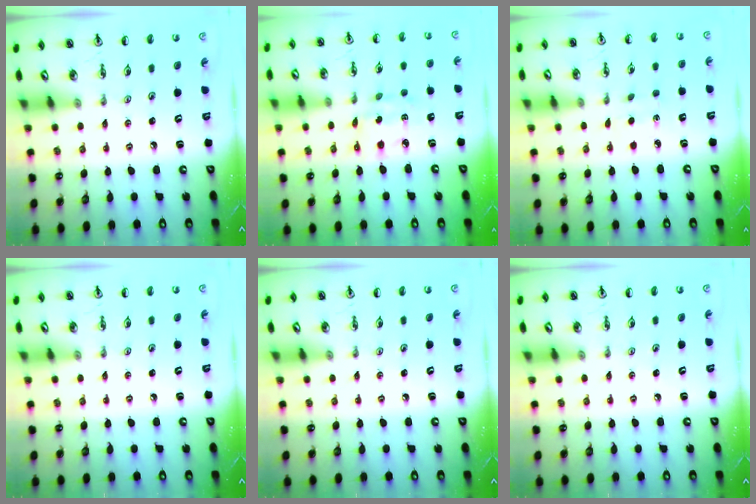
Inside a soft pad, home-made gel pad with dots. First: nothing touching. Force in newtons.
{"total": 4.4, "press": 4.4, "slide": 0.2}
{"total": 2.4, "press": 2.3, "slide": 0.3}
{"total": 0.0}
{"total": 0.0}
{"total": 0.0}